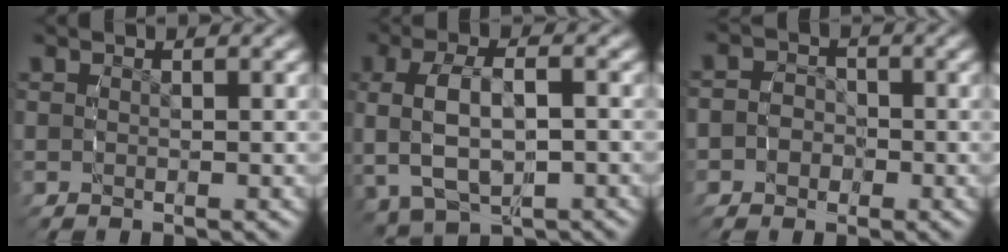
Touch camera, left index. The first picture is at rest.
{"total": 6.7, "force": [-0.1, 4.3, 5.1], "torque": [-0.120, -0.012, 0.013]}
{"total": 3.4, "force": [-1.2, 3.1, 0.8], "torque": [-0.018, -0.014, -0.023]}